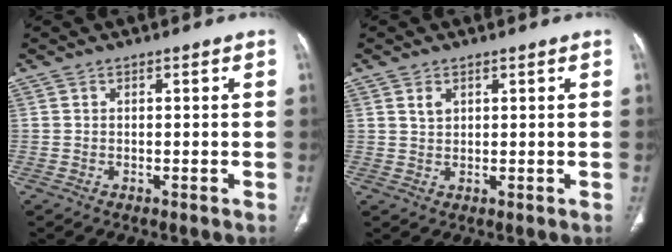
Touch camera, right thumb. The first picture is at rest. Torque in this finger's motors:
{"motor_torque": [-0.42, 0.44, -0.20, 0.13, 0.02]}